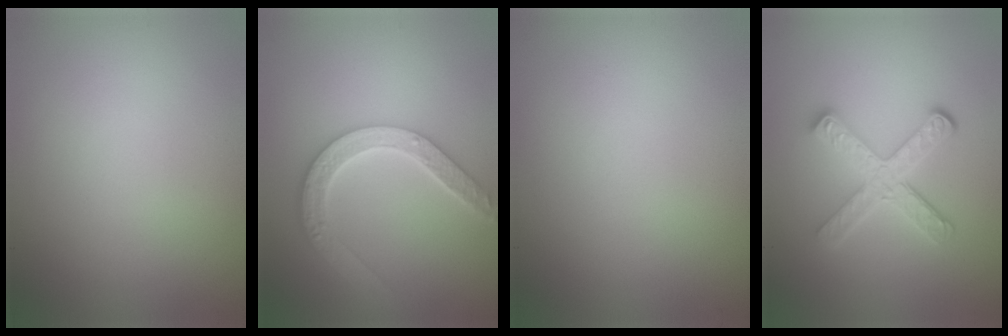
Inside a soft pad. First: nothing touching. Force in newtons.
{"total": 5.0, "press": 4.0, "slide": 3.0}
{"total": 0.0}
{"total": 4.1, "press": 3.3, "slide": 2.4}